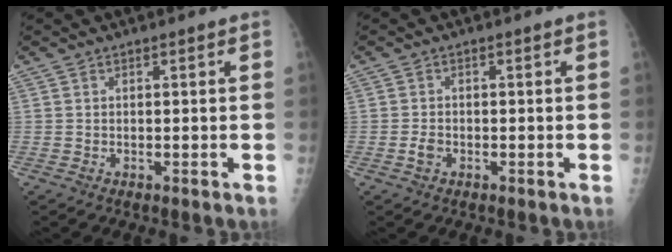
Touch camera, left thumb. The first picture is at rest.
{"total": 1.8, "force": [-0.7, 1.2, 1.0], "torque": [-0.021, 0.003, -0.015]}